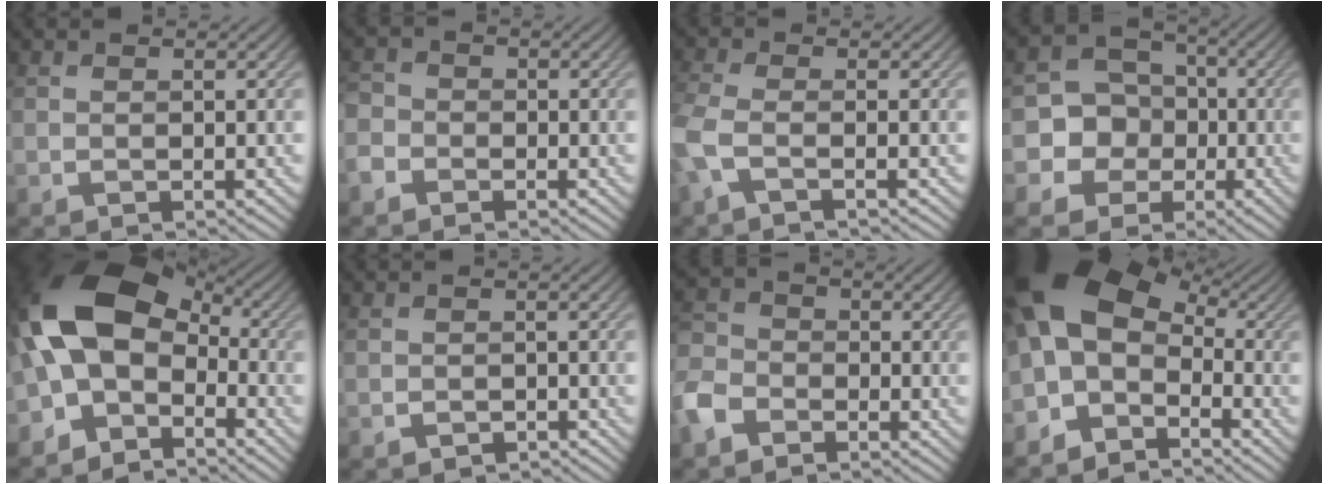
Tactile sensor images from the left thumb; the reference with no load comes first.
{"total": 2.8, "force": [-1.8, 2.1, 0.5], "torque": [-0.021, 0.001, -0.046]}
{"total": 3.9, "force": [-1.7, 1.2, 3.3], "torque": [-0.087, -0.005, -0.051]}
{"total": 7.1, "force": [-1.7, 6.7, 1.9], "torque": [-0.036, 0.001, -0.063]}
{"total": 13.8, "force": [-2.3, 8.8, 10.3], "torque": [-0.198, 0.006, -0.063]}
{"total": 0.9, "force": [-0.7, 0.5, 0.2], "torque": [-0.002, -0.002, -0.014]}
{"total": 5.3, "force": [-3.4, 3.5, 2.1], "torque": [-0.063, 0.004, -0.085]}
{"total": 10.4, "force": [-1.9, 7.0, 7.5], "torque": [-0.148, 0.004, -0.055]}